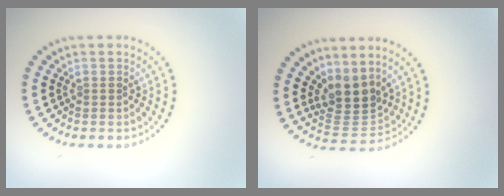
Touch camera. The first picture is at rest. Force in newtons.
{"total": 3.7, "press": 3.0, "slide": 2.1}